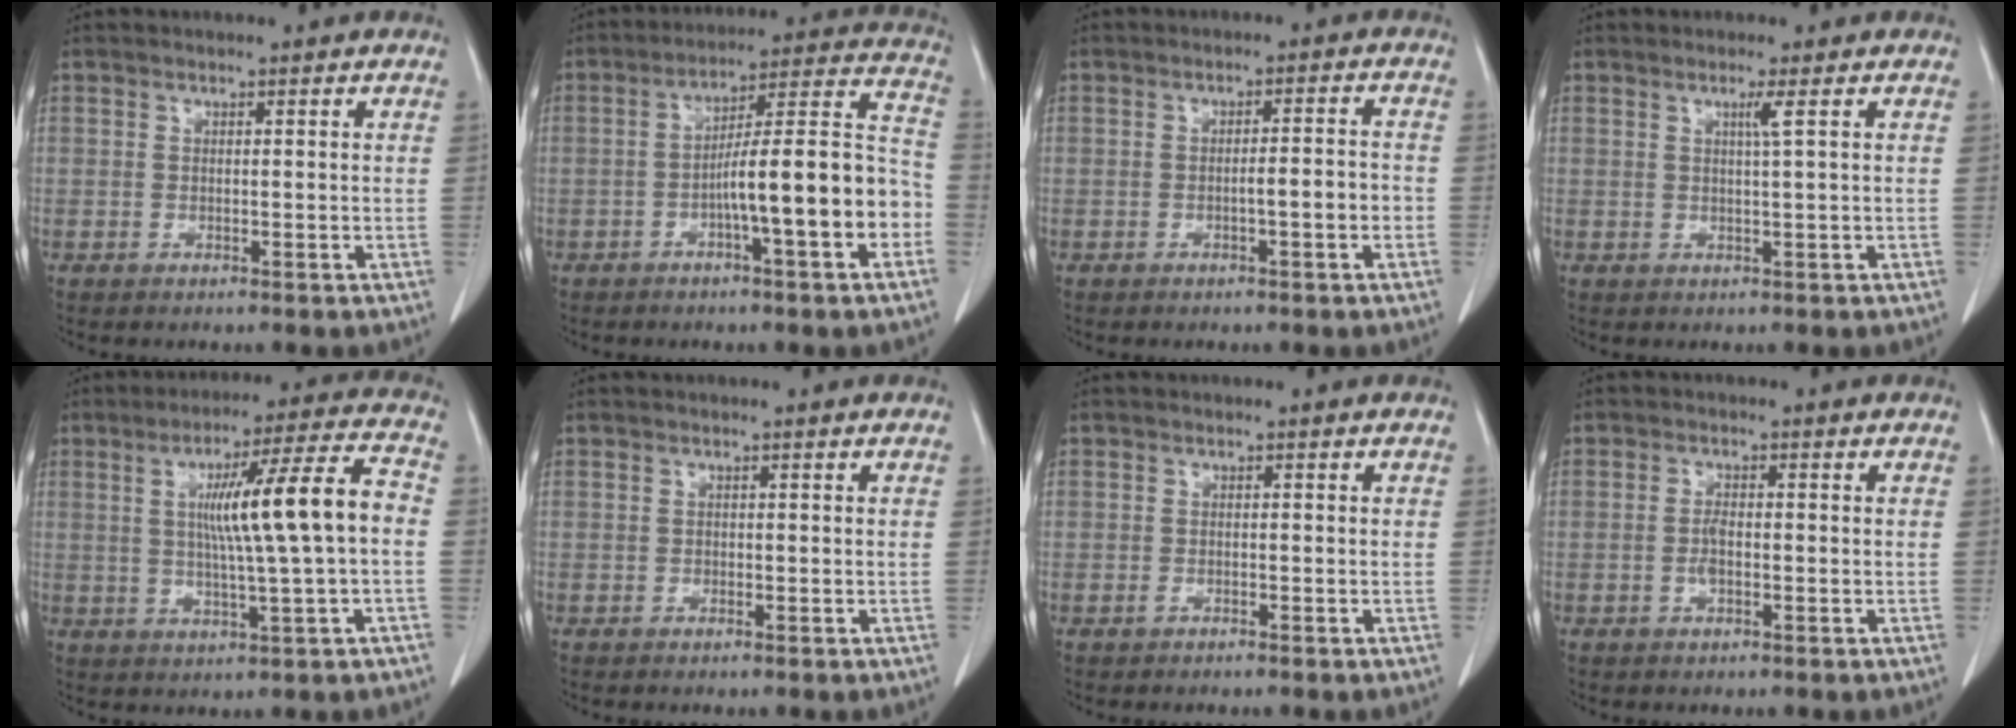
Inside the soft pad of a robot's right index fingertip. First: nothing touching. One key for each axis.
{"total": 14.8, "fx": -4.5, "fy": 1.2, "fz": 14.1, "tx": -0.203, "ty": 0.030, "tz": -0.068}
{"total": 3.6, "fx": -1.2, "fy": 0.3, "fz": 3.4, "tx": -0.050, "ty": 0.007, "tz": -0.018}
{"total": 1.6, "fx": 0.6, "fy": -0.6, "fz": 1.4, "tx": -0.029, "ty": -0.004, "tz": 0.012}
{"total": 12.7, "fx": 0.4, "fy": -0.3, "fz": 12.7, "tx": -0.202, "ty": 0.013, "tz": 0.008}
{"total": 0.0}
{"total": 0.6, "fx": -0.5, "fy": 0.3, "fz": 0.2, "tx": -0.004, "ty": 0.000, "tz": -0.009}
{"total": 2.0, "fx": -0.5, "fy": 0.7, "fz": 1.9, "tx": -0.042, "ty": 0.000, "tz": -0.009}